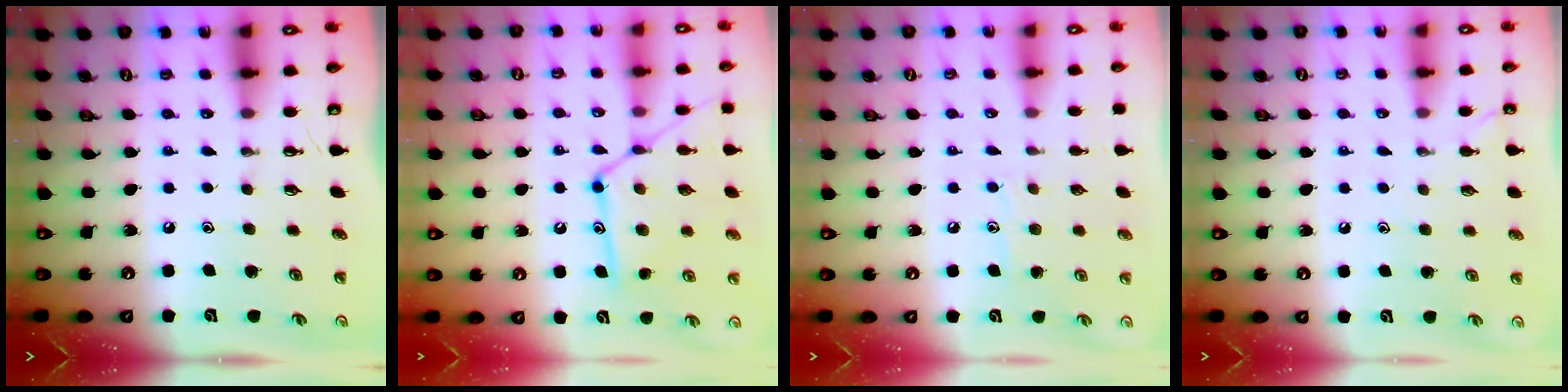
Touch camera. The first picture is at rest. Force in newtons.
{"total": 14.2, "press": 14.2, "slide": 0.9}
{"total": 6.9, "press": 6.9, "slide": 0.7}
{"total": 4.4, "press": 4.4, "slide": 0.3}